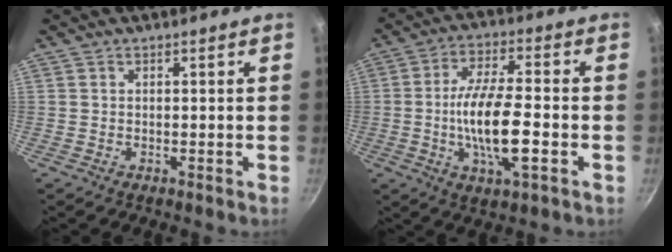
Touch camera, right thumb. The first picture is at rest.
{"total": 13.1, "force": [-2.6, 3.8, 12.2], "torque": [-0.224, 0.015, -0.051]}